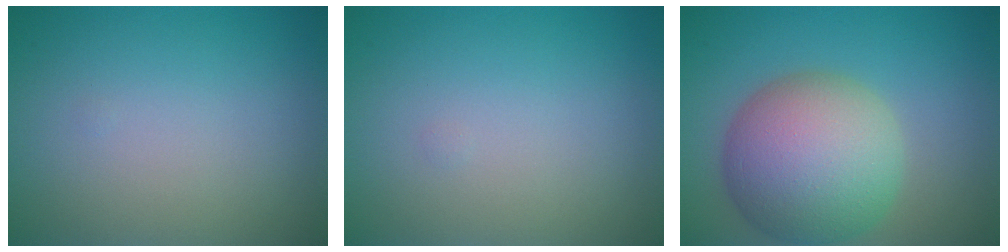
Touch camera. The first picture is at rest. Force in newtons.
{"total": 0.0}
{"total": 10.1, "press": 10.1, "slide": 0.4}